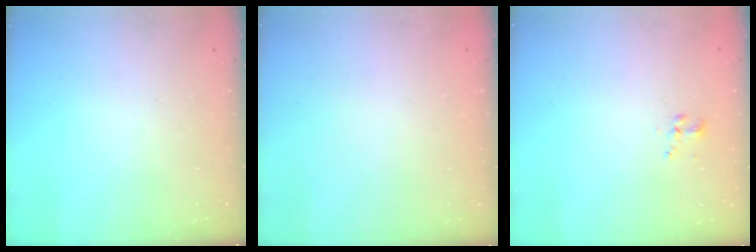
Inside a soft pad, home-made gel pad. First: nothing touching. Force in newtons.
{"total": 1.8, "press": 1.8, "slide": 0.2}
{"total": 2.1, "press": 1.8, "slide": 1.1}